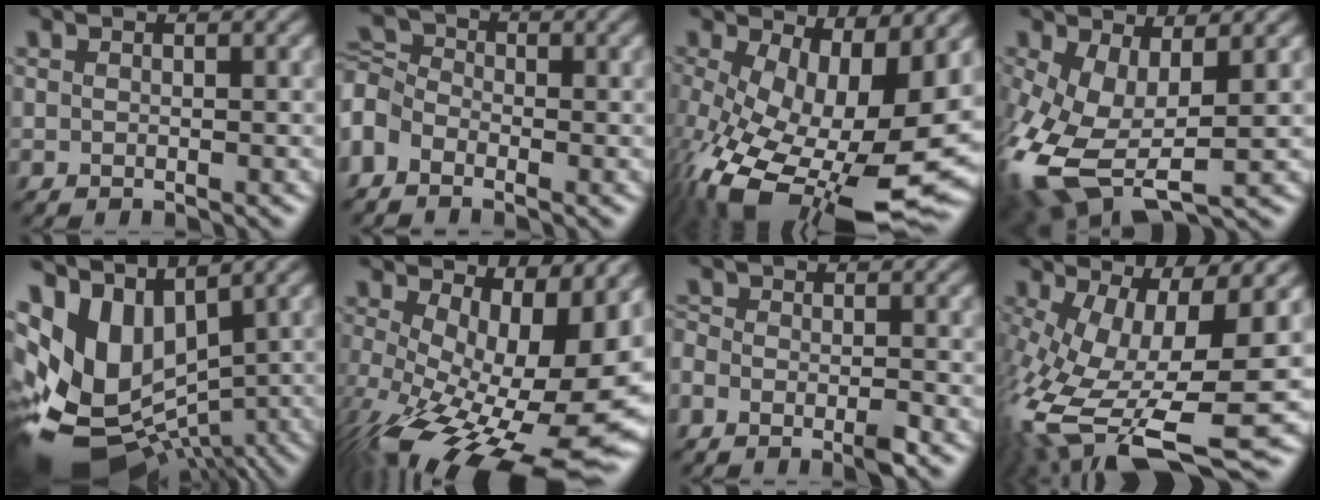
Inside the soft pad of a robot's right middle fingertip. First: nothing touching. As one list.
[{"total": 3.1, "force": [-1.7, 2.1, 1.4], "torque": [-0.038, 0.017, -0.045]}, {"total": 15.0, "force": [-3.2, 6.9, 12.9], "torque": [-0.243, -0.029, -0.038]}, {"total": 9.6, "force": [-2.0, 5.0, 8.0], "torque": [-0.204, -0.017, -0.021]}, {"total": 10.1, "force": [0.3, 7.0, 7.2], "torque": [-0.153, -0.001, 0.024]}, {"total": 17.0, "force": [-3.9, 6.8, 15.1], "torque": [-0.243, -0.026, -0.036]}, {"total": 2.3, "force": [-1.9, 0.3, 1.2], "torque": [-0.031, 0.004, -0.038]}, {"total": 14.0, "force": [-4.5, 4.8, 12.3], "torque": [-0.261, -0.018, -0.063]}]